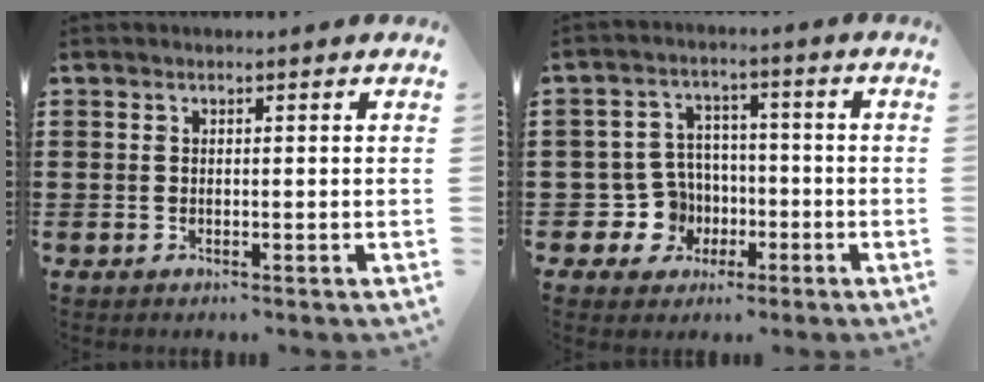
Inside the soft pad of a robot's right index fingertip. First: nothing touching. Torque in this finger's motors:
{"motor_torque": [1.32, 0.82, 0.07, -0.01]}